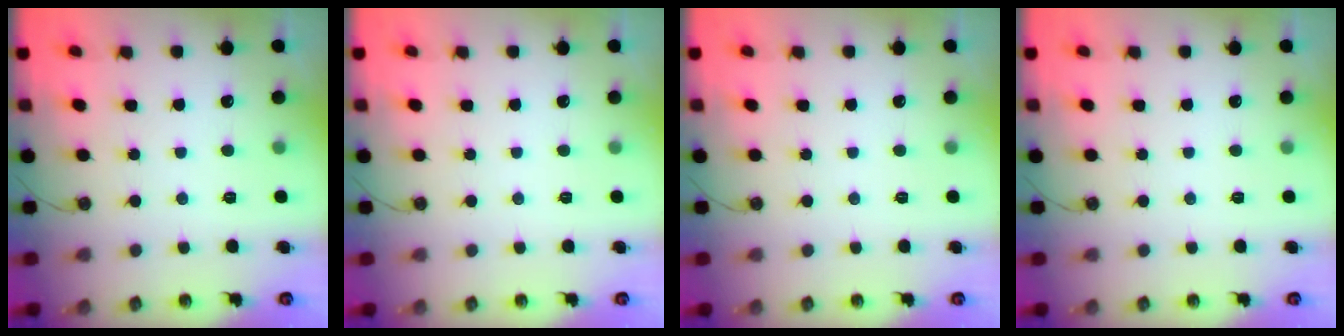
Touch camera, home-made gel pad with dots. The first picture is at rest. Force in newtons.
{"total": 0.0}
{"total": 0.0}
{"total": 0.0}